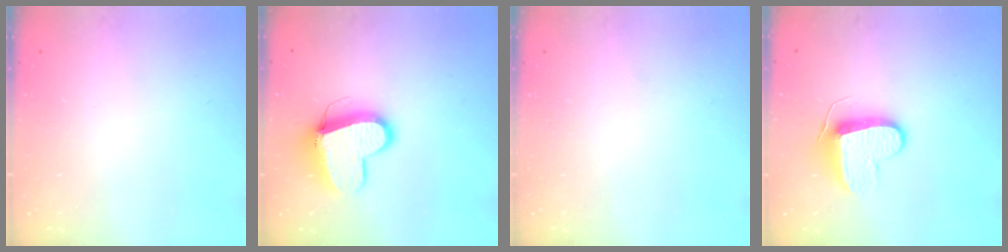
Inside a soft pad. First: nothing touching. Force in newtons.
{"total": 11.6, "press": 11.6, "slide": 1.2}
{"total": 0.0}
{"total": 9.5, "press": 9.5, "slide": 0.0}